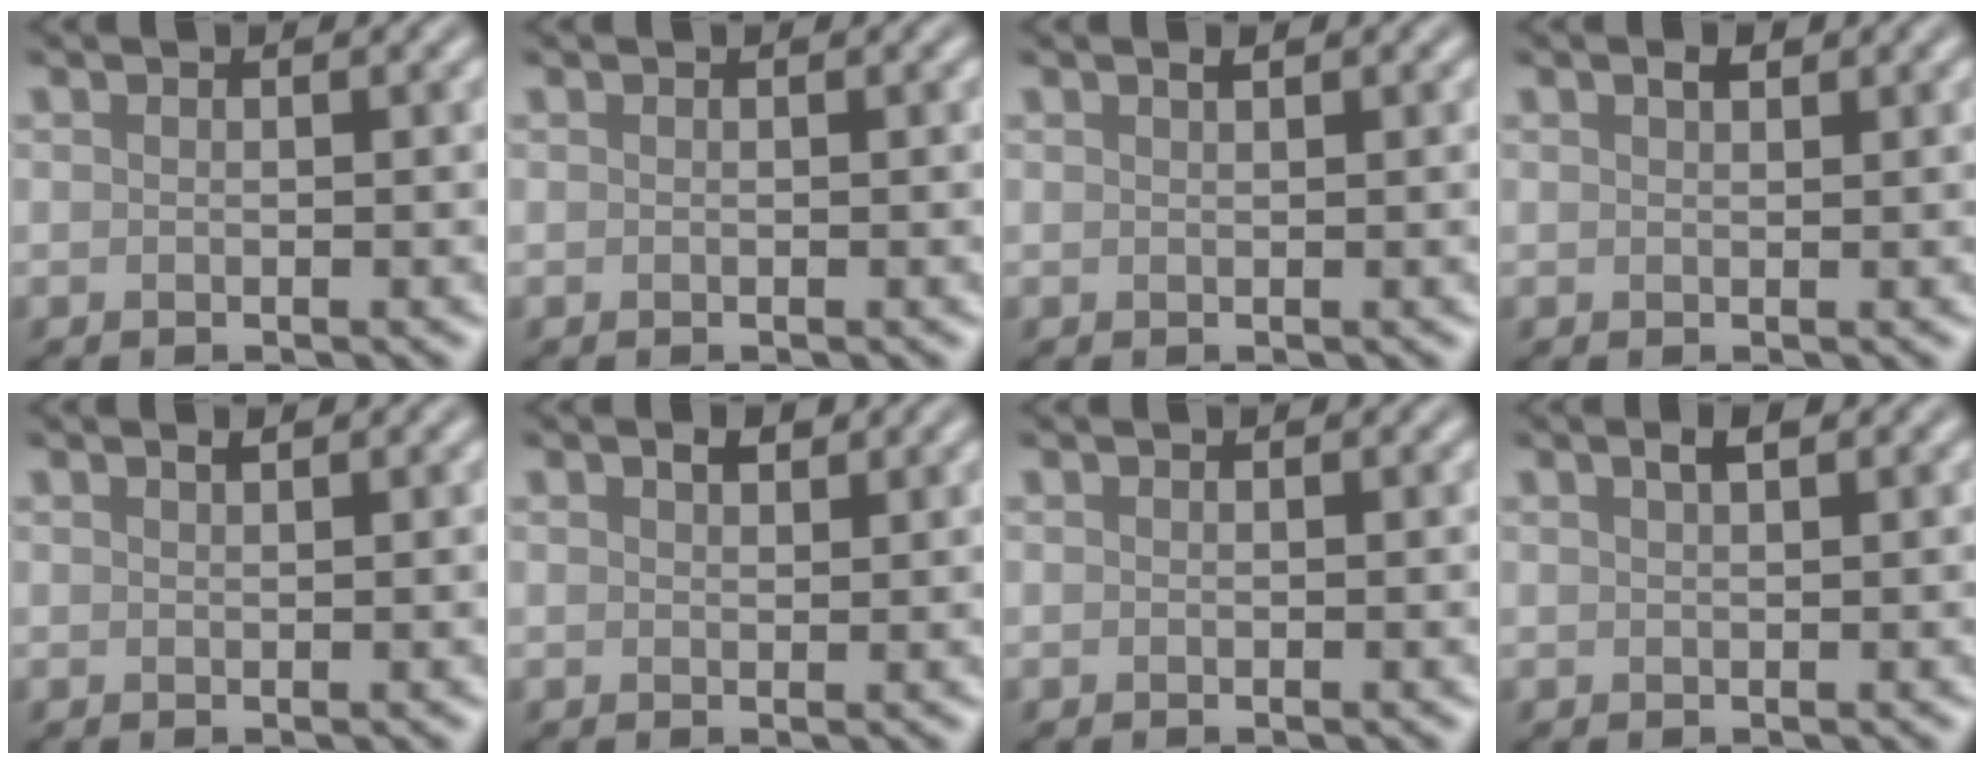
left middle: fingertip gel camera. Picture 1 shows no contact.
{"total": 0.0}
{"total": 0.6, "force": [0.5, 0.1, 0.4], "torque": [-0.006, -0.001, 0.008]}
{"total": 1.0, "force": [0.7, 0.4, 0.7], "torque": [-0.014, 0.001, 0.013]}
{"total": 0.6, "force": [0.5, 0.1, 0.4], "torque": [-0.006, -0.001, 0.009]}
{"total": 1.3, "force": [0.9, 0.6, 0.7], "torque": [-0.013, 0.003, 0.016]}
{"total": 0.0}
{"total": 1.3, "force": [0.8, 0.3, 1.0], "torque": [-0.016, 0.003, 0.013]}